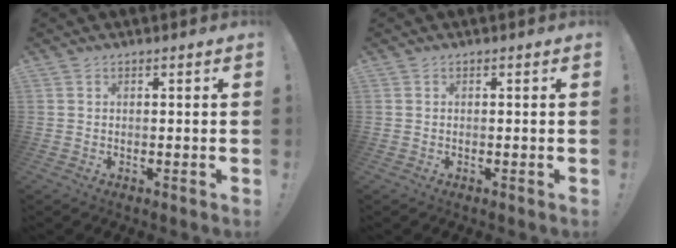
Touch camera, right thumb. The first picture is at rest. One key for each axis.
{"total": 0.0}